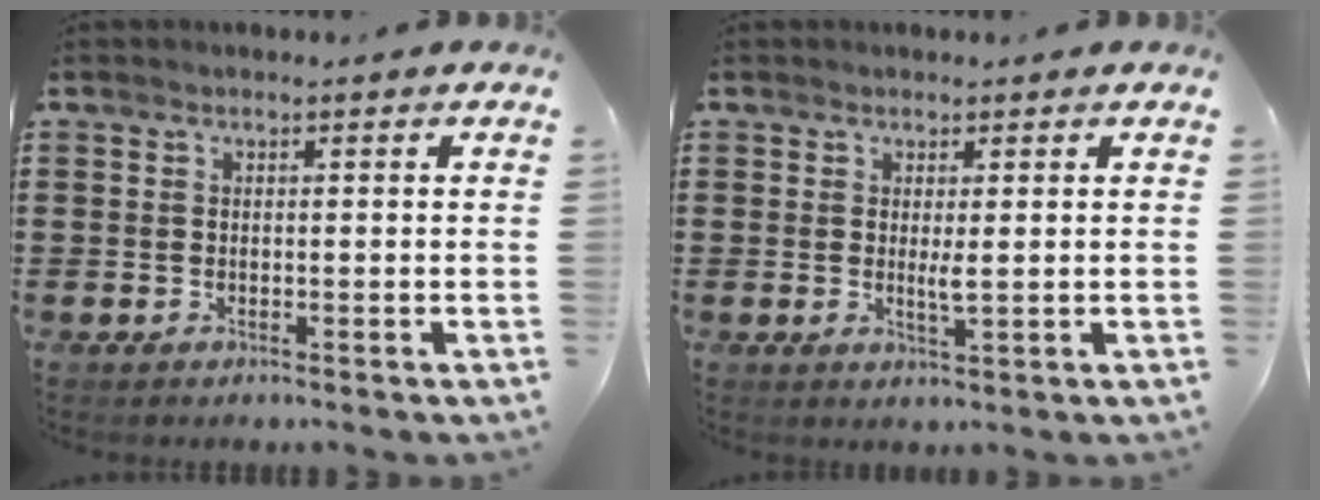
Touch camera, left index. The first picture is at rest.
{"total": 2.2, "force": [0.5, 0.2, 2.2], "torque": [-0.043, -0.004, 0.009]}